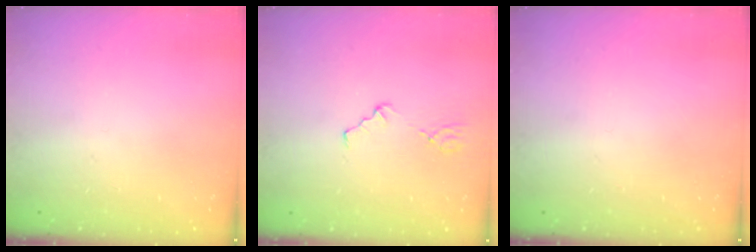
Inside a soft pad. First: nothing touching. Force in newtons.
{"total": 1.2, "press": 1.2, "slide": 0.2}
{"total": 0.0}